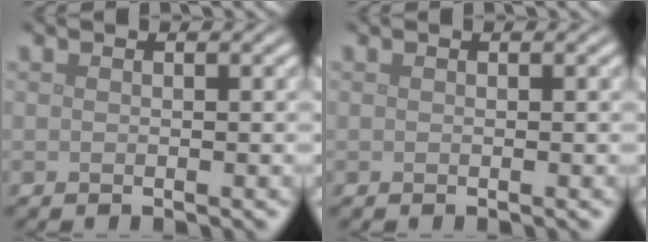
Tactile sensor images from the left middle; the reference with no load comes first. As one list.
[{"total": 0.0}]